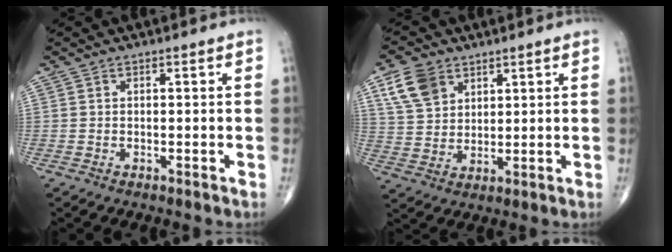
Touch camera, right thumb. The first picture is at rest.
{"total": 8.5, "force": [4.6, 5.8, 4.2], "torque": [-0.066, -0.013, 0.093]}